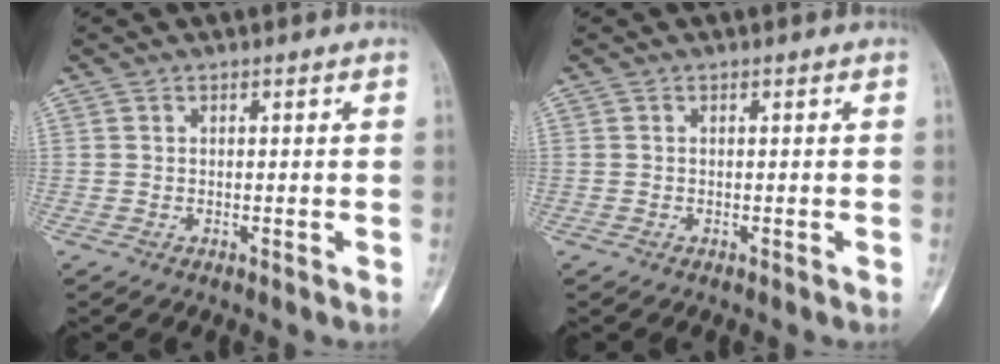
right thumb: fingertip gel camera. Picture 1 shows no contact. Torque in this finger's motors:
{"motor_torque": [2.42, 2.59, 2.42, -0.36, 0.15]}